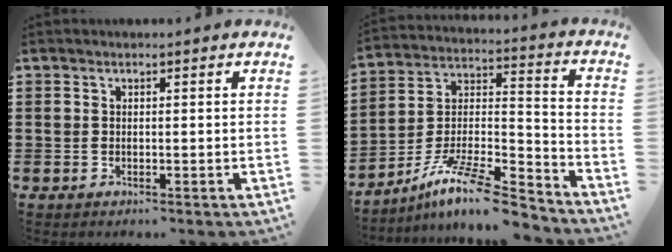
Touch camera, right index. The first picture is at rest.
{"total": 11.5, "force": [-9.2, 2.0, 6.7], "torque": [-0.119, 0.017, -0.176]}